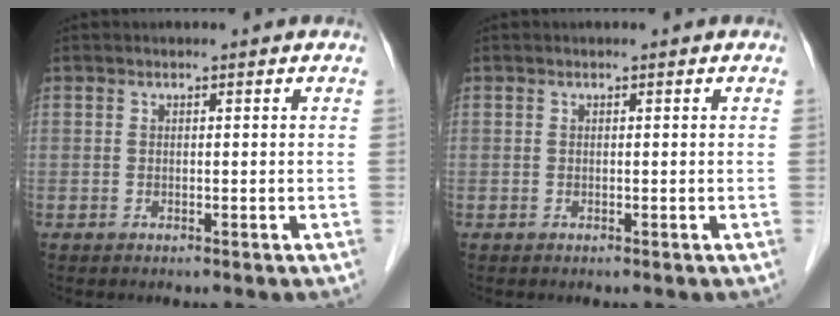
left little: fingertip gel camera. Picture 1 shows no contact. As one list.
[{"total": 0.0}]